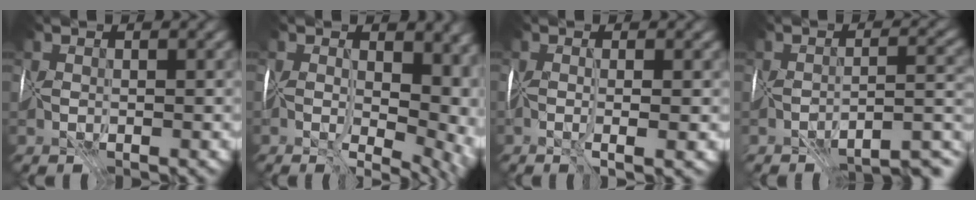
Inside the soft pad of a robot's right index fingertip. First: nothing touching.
{"total": 13.0, "force": [0.1, 7.6, 10.6], "torque": [-0.126, -0.010, 0.025]}
{"total": 2.5, "force": [-0.6, -0.1, 2.4], "torque": [-0.043, -0.012, -0.005]}
{"total": 7.6, "force": [-6.8, 1.1, 3.3], "torque": [-0.037, 0.004, -0.078]}